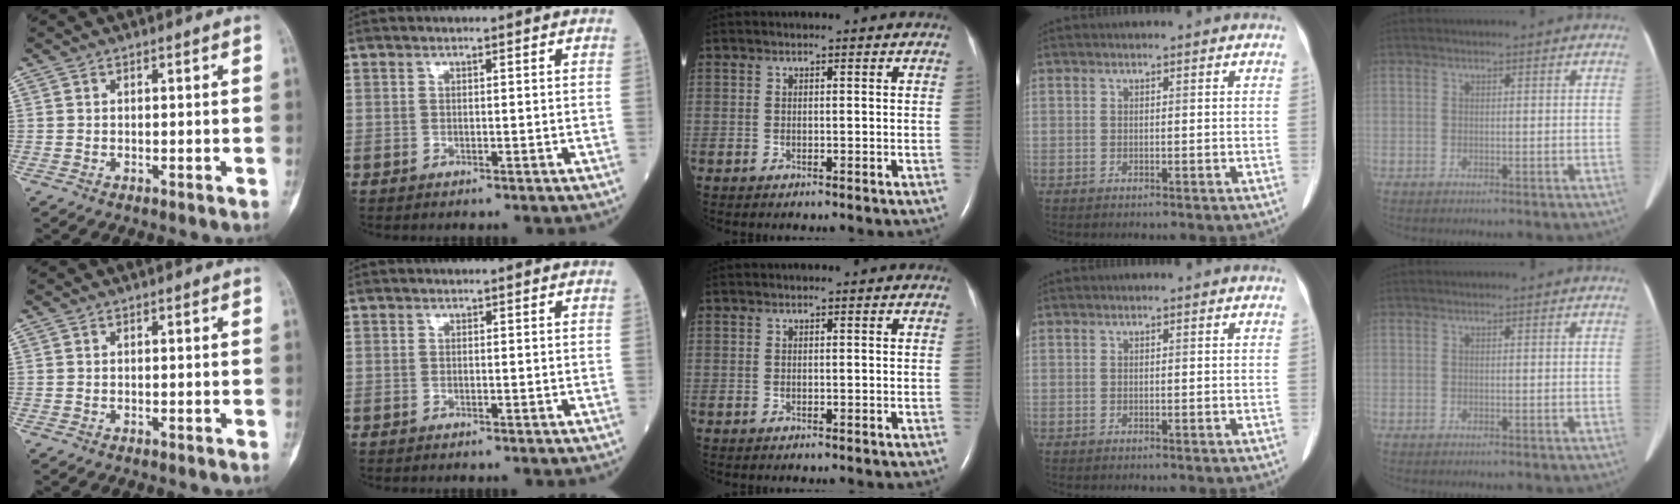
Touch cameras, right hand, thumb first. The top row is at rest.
{}